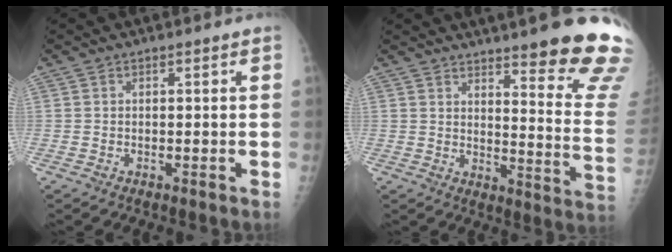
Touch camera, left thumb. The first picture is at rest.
{"total": 19.3, "force": [14.5, 2.2, 12.6], "torque": [-0.133, -0.109, 0.181]}